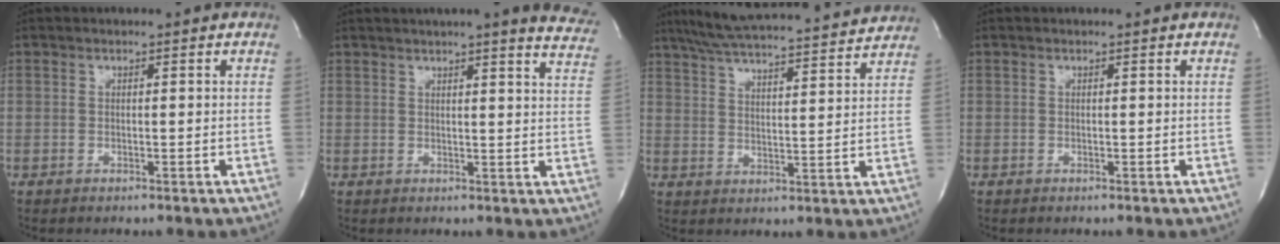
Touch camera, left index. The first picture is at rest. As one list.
[{"total": 13.5, "force": [12.0, 0.7, 6.3], "torque": [-0.072, -0.040, 0.119]}, {"total": 21.7, "force": [19.9, 1.9, 8.4], "torque": [-0.144, 0.009, 0.273]}, {"total": 0.0}]